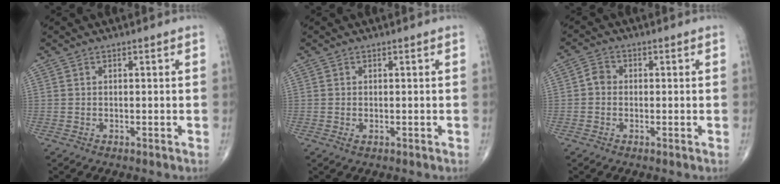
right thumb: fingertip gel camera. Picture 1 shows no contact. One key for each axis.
{"total": 0.7, "fx": -0.2, "fy": 0.4, "fz": 0.5, "tx": -0.010, "ty": 0.000, "tz": -0.002}
{"total": 2.4, "fx": -0.3, "fy": 2.1, "fz": 1.3, "tx": -0.011, "ty": 0.006, "tz": -0.012}